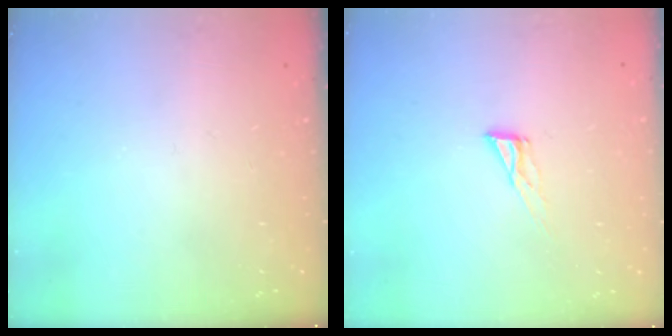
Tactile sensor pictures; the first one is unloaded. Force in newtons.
{"total": 6.5, "press": 6.5, "slide": 0.4}